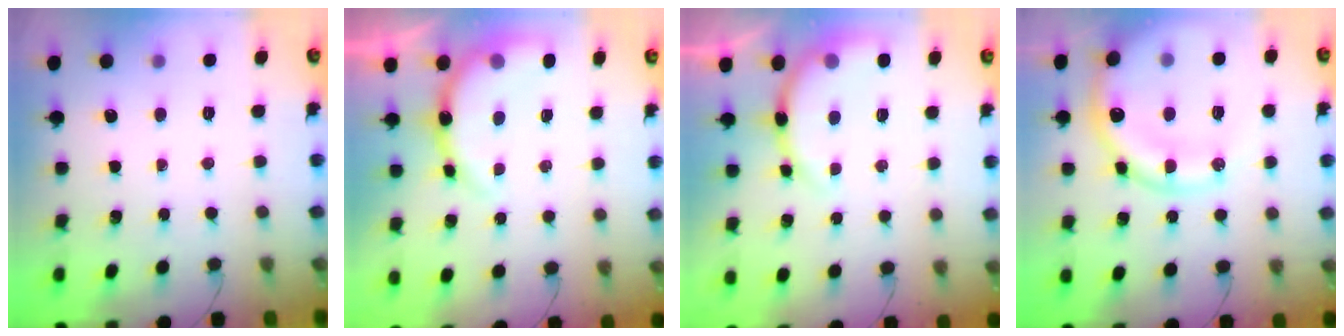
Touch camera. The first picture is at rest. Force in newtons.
{"total": 9.7, "press": 9.7, "slide": 0.9}
{"total": 8.2, "press": 8.0, "slide": 1.6}
{"total": 18.8, "press": 18.5, "slide": 3.7}